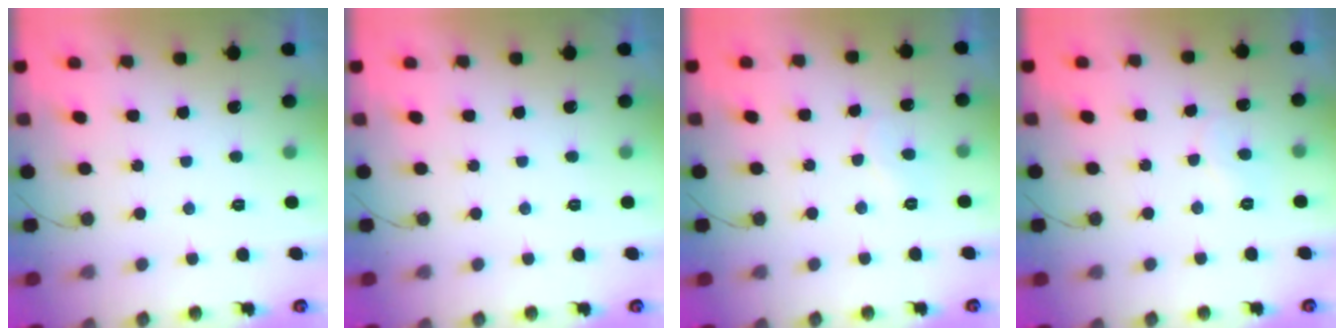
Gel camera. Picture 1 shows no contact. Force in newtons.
{"total": 0.0}
{"total": 4.4, "press": 4.4, "slide": 0.4}
{"total": 4.8, "press": 4.8, "slide": 0.4}